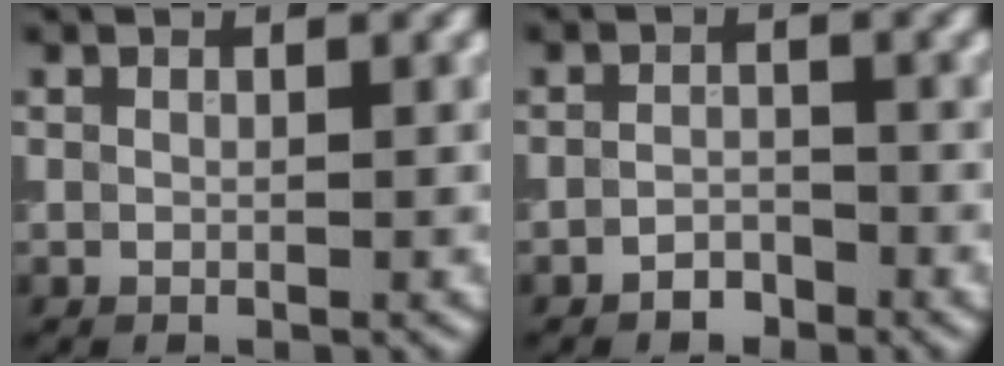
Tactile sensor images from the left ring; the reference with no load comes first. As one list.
[{"total": 1.5, "force": [-1.2, 0.8, 0.5], "torque": [-0.004, 0.005, -0.024]}]